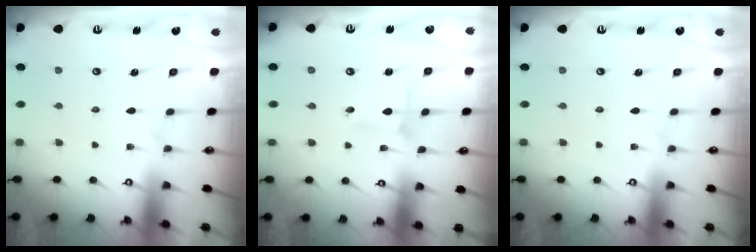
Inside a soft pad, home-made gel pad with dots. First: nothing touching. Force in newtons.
{"total": 2.4, "press": 2.4, "slide": 0.3}
{"total": 0.0}